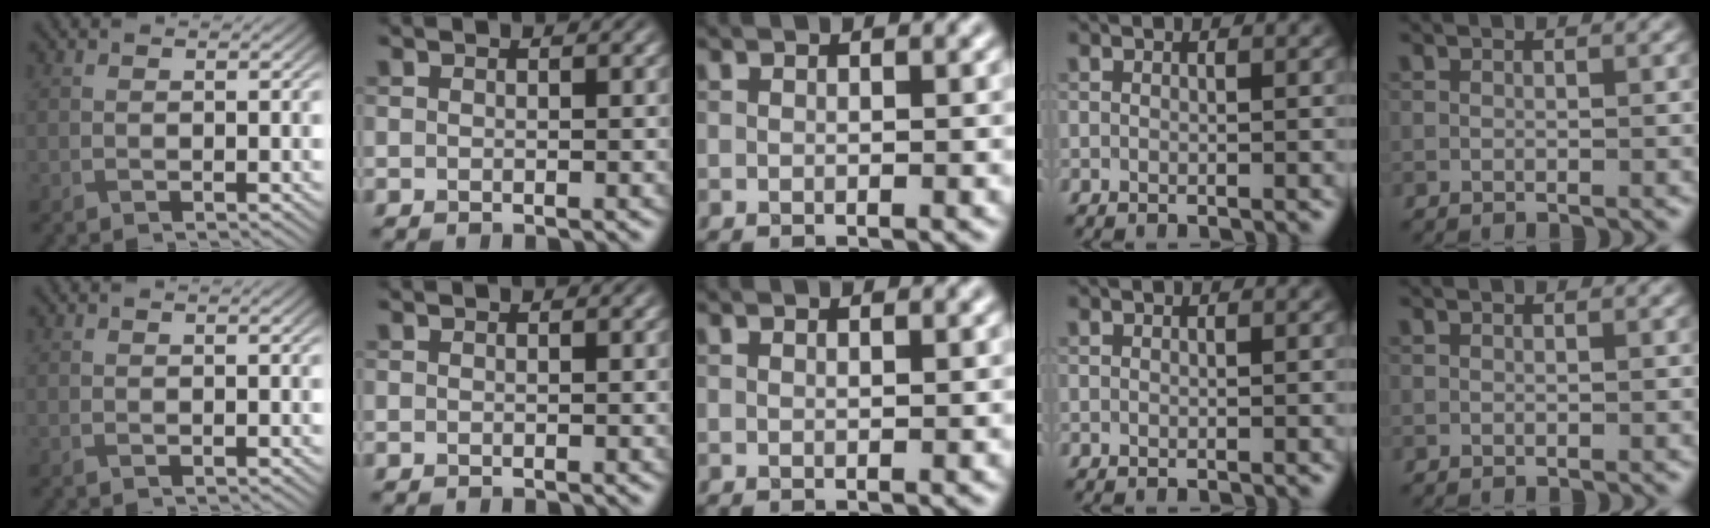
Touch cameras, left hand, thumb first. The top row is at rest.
{"thumb": {"total": 0.5, "force": [0.4, 0.0, 0.4], "torque": [-0.007, 0.004, 0.008]}}